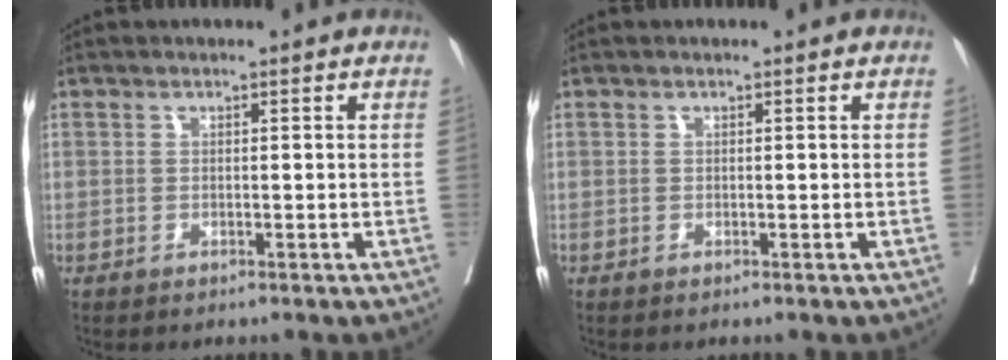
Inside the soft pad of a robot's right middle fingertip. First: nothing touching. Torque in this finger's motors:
{"motor_torque": [0.15, -0.15, -0.12, -0.07]}